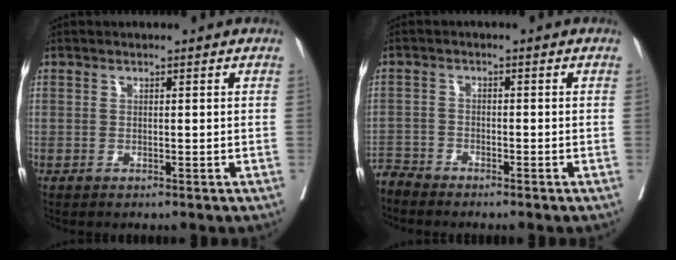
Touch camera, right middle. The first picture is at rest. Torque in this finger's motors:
{"motor_torque": [-0.20, -0.12, 0.00, -0.01]}